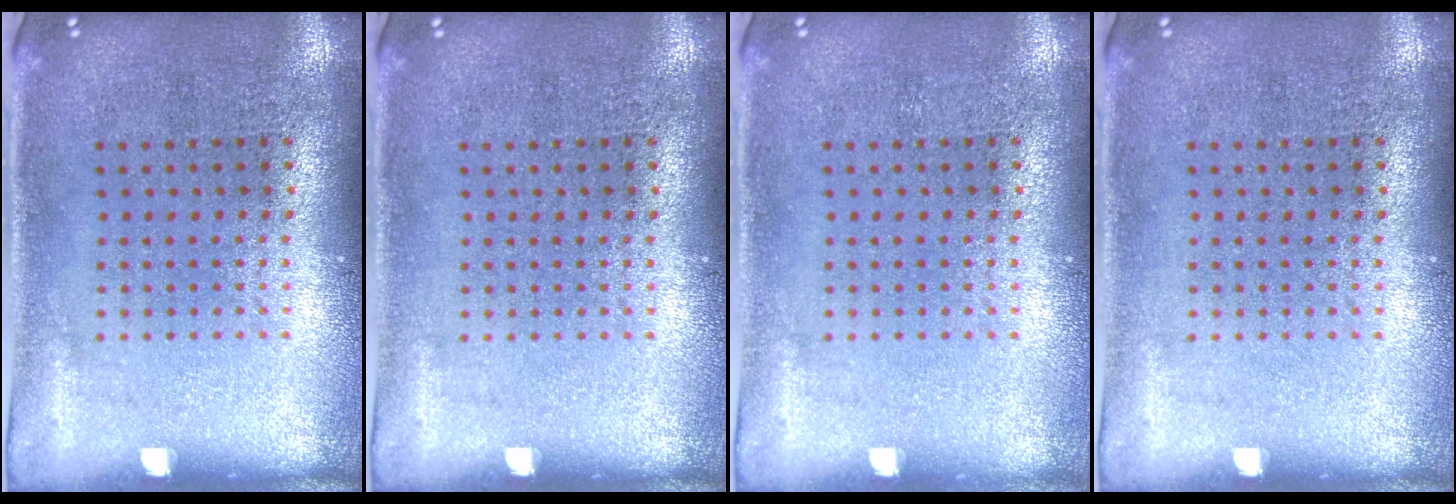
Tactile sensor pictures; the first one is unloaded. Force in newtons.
{"total": 0.0}
{"total": 0.0}
{"total": 0.0}